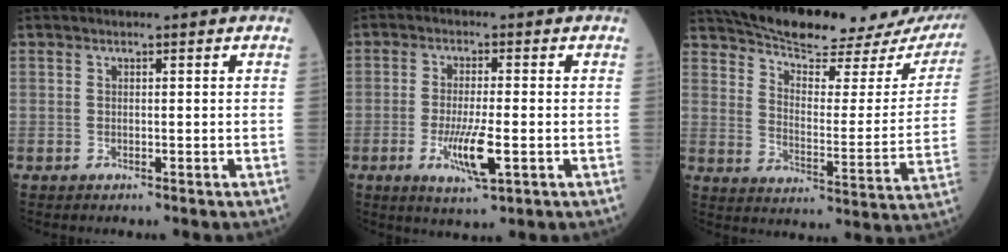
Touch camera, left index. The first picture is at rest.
{"total": 6.5, "force": [-2.0, 0.9, 6.1], "torque": [-0.123, -0.014, -0.032]}
{"total": 23.8, "force": [22.1, 3.2, 8.2], "torque": [-0.121, -0.061, 0.285]}